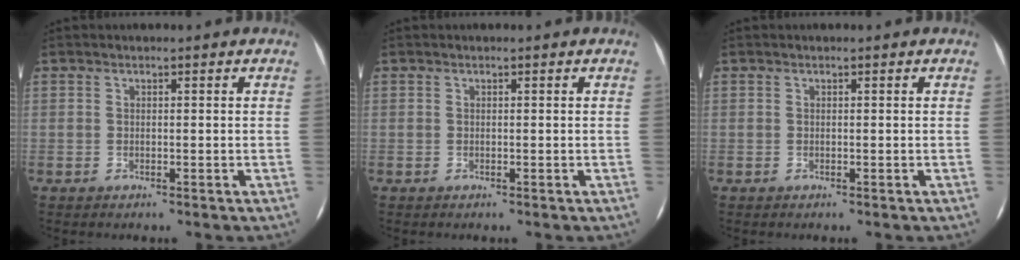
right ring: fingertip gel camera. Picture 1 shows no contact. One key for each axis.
{"total": 0.0}
{"total": 0.0}